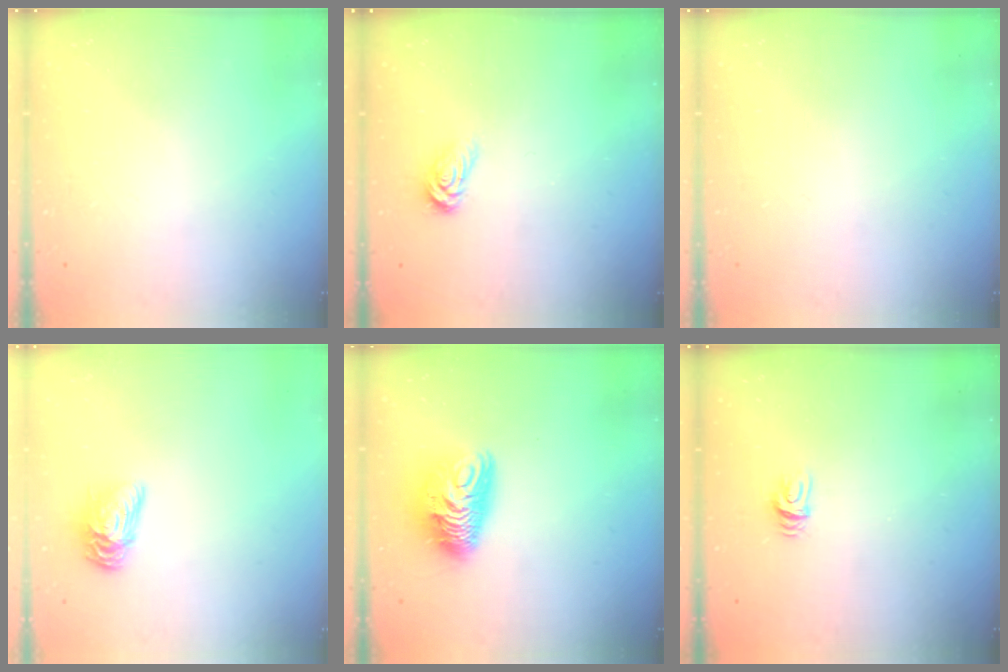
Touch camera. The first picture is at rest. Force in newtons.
{"total": 3.4, "press": 3.4, "slide": 0.3}
{"total": 0.0}
{"total": 9.9, "press": 9.9, "slide": 0.3}
{"total": 10.9, "press": 10.8, "slide": 1.2}
{"total": 4.3, "press": 4.3, "slide": 0.3}